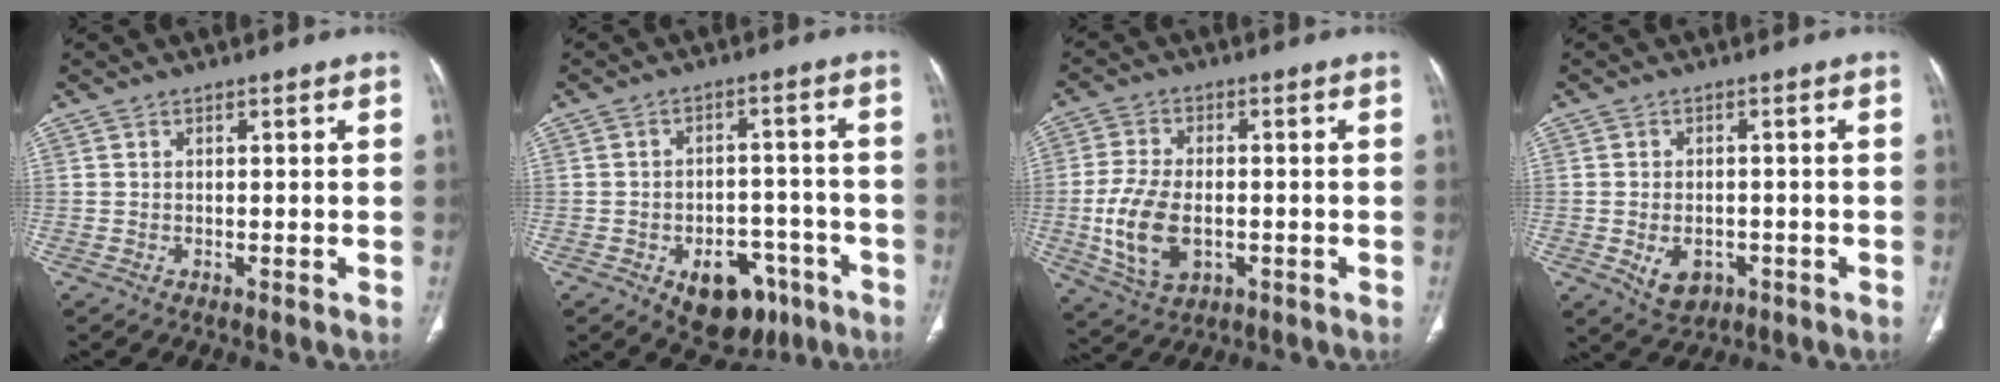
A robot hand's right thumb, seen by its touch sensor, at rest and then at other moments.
{"total": 12.2, "force": [-6.4, 7.8, 7.0], "torque": [-0.054, 0.041, -0.079]}
{"total": 11.6, "force": [-2.1, 7.1, 9.0], "torque": [-0.180, 0.001, -0.030]}
{"total": 5.6, "force": [-1.8, 4.0, 3.5], "torque": [-0.048, 0.007, -0.014]}